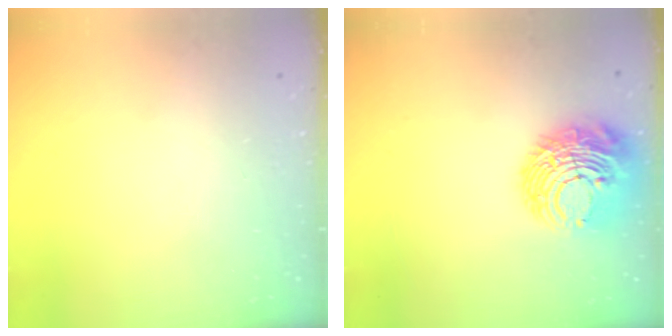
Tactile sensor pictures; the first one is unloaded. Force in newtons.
{"total": 13.5, "press": 13.4, "slide": 1.3}